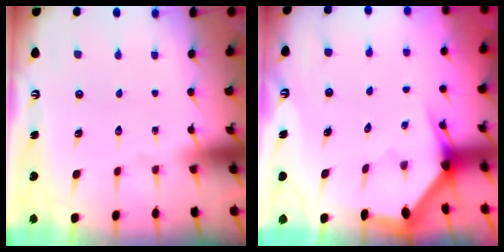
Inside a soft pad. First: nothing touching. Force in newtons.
{"total": 3.0, "press": 3.0, "slide": 0.0}